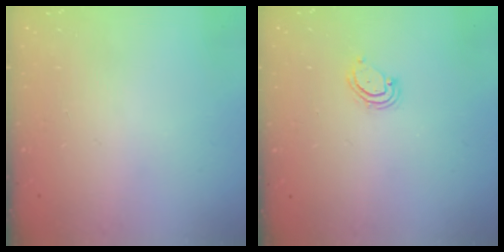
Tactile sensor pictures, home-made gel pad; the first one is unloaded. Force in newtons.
{"total": 4.6, "press": 4.6, "slide": 0.4}